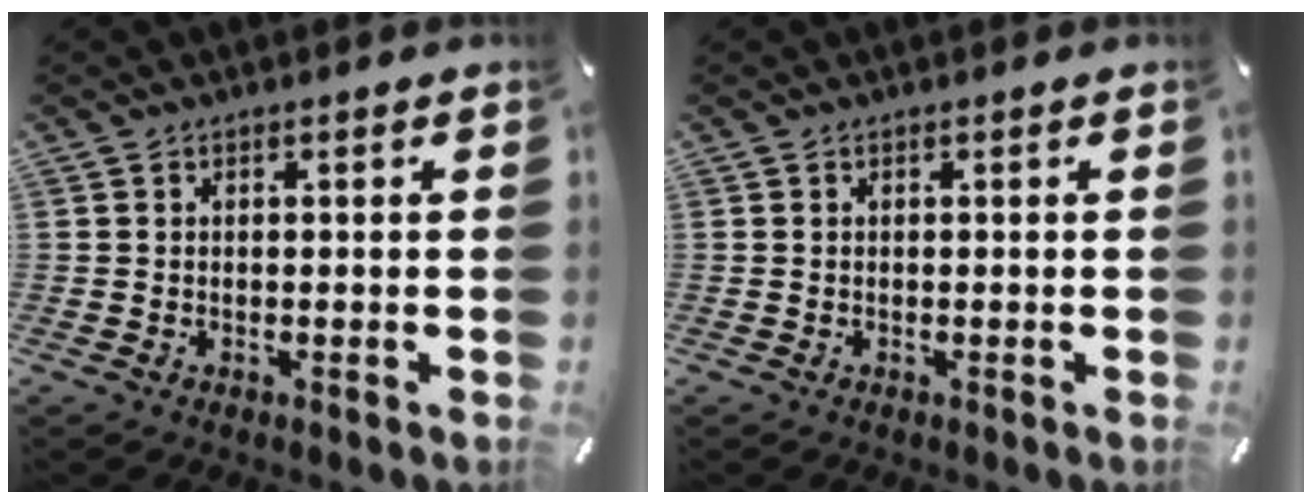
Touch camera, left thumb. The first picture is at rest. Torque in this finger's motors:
{"motor_torque": [0.00, 0.00, 0.00, 0.00, 0.00]}